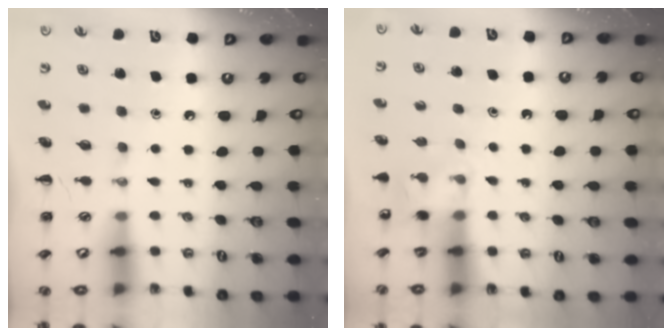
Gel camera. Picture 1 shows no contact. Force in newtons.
{"total": 4.9, "press": 4.8, "slide": 1.0}